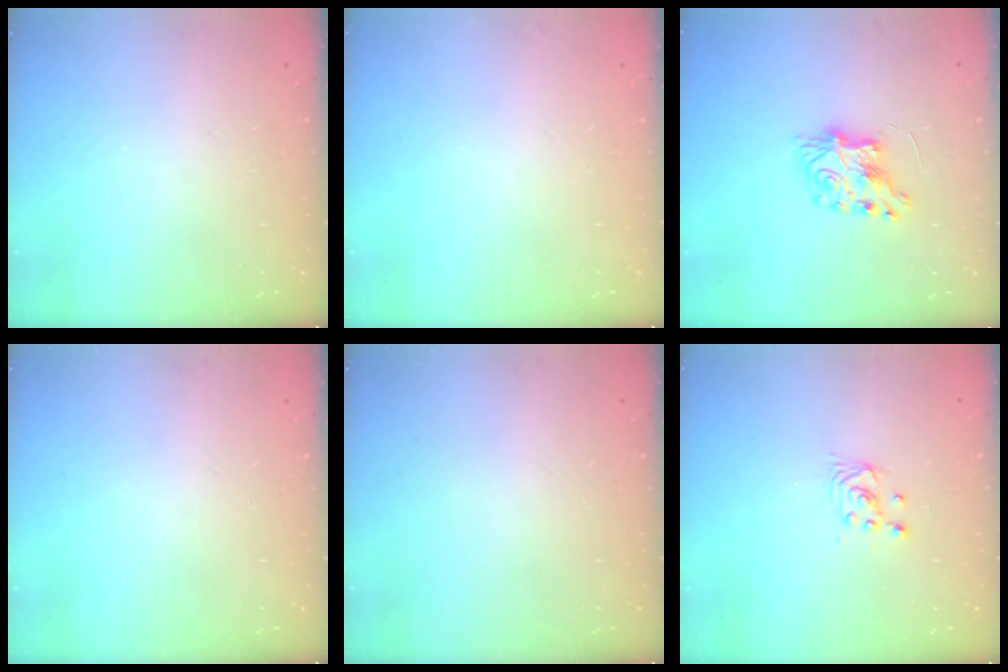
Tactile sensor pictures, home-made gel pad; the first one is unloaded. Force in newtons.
{"total": 0.0}
{"total": 7.5, "press": 7.5, "slide": 0.2}
{"total": 0.0}
{"total": 0.0}
{"total": 2.2, "press": 2.2, "slide": 0.3}